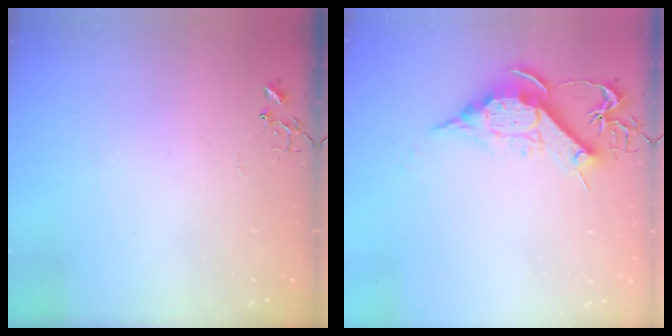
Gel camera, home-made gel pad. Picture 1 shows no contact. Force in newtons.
{"total": 11.6, "press": 11.6, "slide": 0.2}